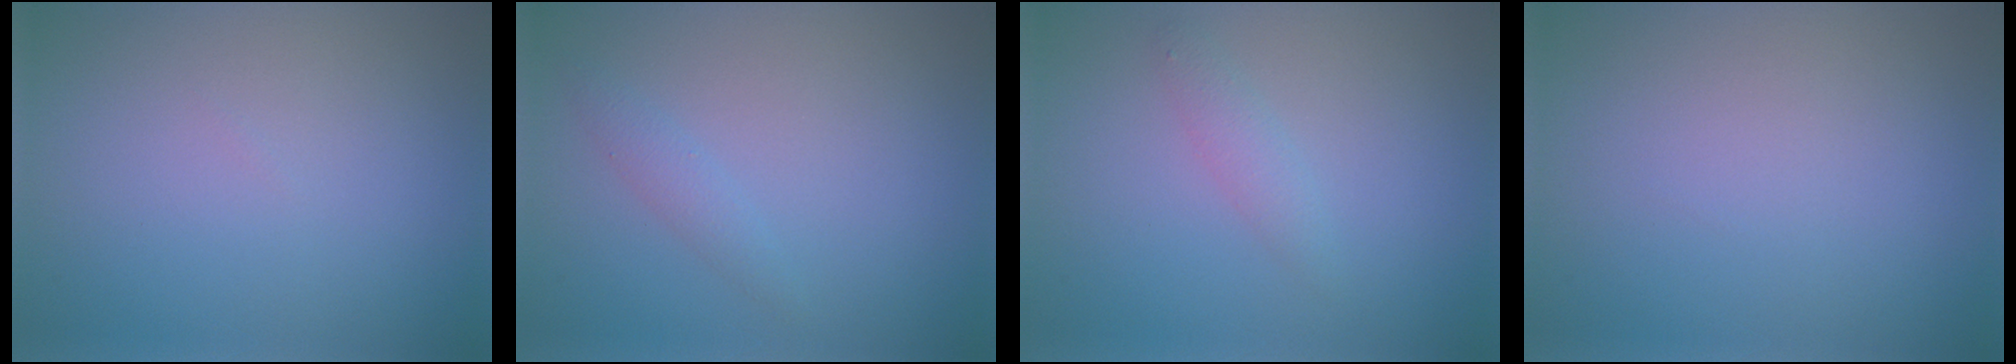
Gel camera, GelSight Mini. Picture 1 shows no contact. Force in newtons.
{"total": 1.2, "press": 1.2, "slide": 0.0}
{"total": 1.4, "press": 1.4, "slide": 0.0}
{"total": 0.0}